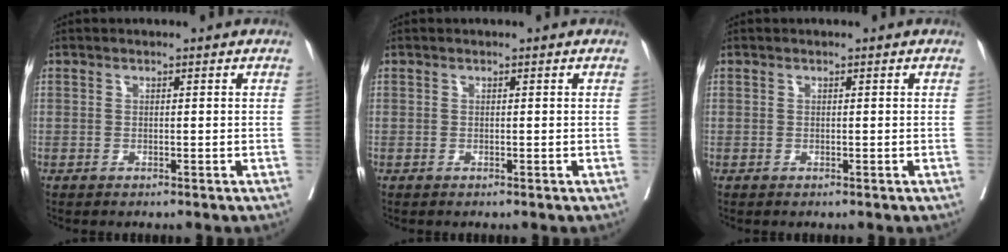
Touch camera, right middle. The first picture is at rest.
{"total": 0.0}
{"total": 0.0}